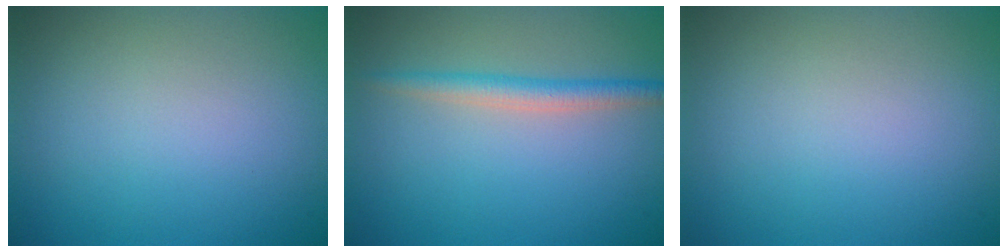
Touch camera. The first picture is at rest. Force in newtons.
{"total": 2.4, "press": 2.4, "slide": 0.1}
{"total": 0.0}